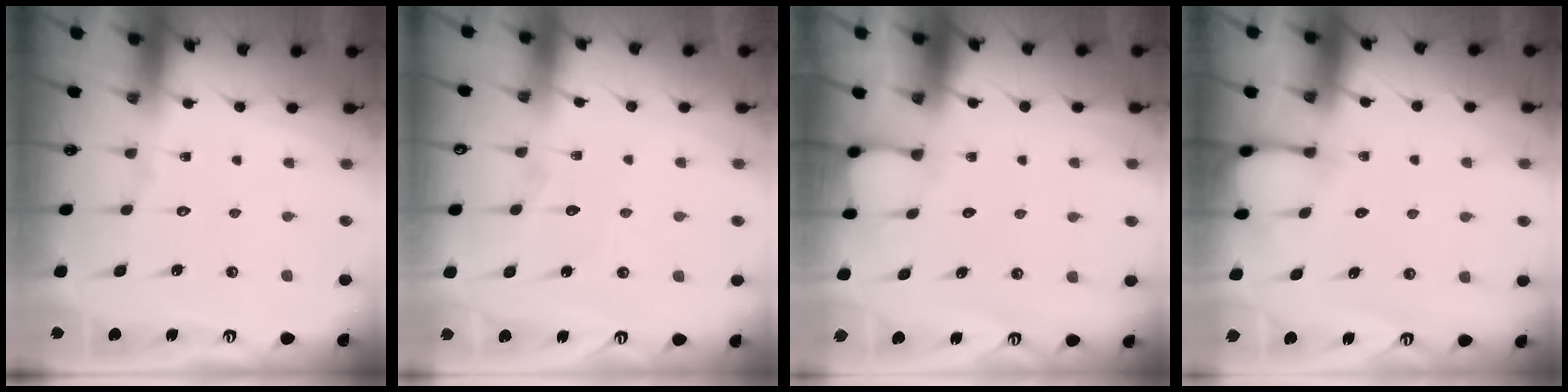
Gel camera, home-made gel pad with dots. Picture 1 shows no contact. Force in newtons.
{"total": 3.4, "press": 3.4, "slide": 0.3}
{"total": 2.7, "press": 2.7, "slide": 0.3}
{"total": 6.2, "press": 6.2, "slide": 0.3}